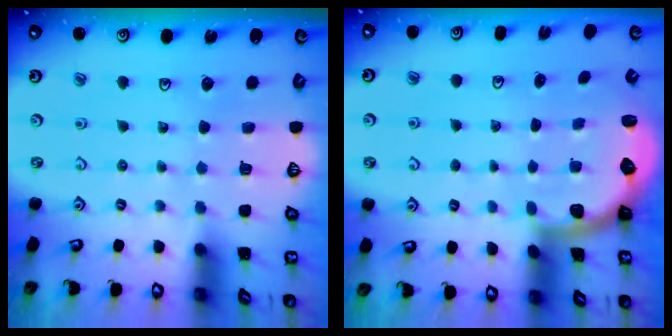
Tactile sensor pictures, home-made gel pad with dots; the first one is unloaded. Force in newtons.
{"total": 2.3, "press": 1.9, "slide": 1.3}